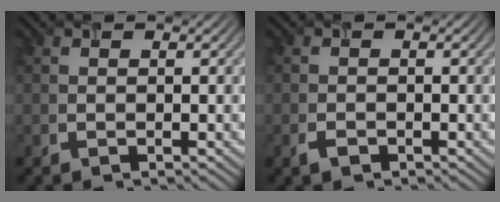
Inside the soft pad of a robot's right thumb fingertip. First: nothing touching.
{"total": 1.4, "force": [-1.0, 0.7, 0.7], "torque": [-0.015, -0.003, -0.020]}